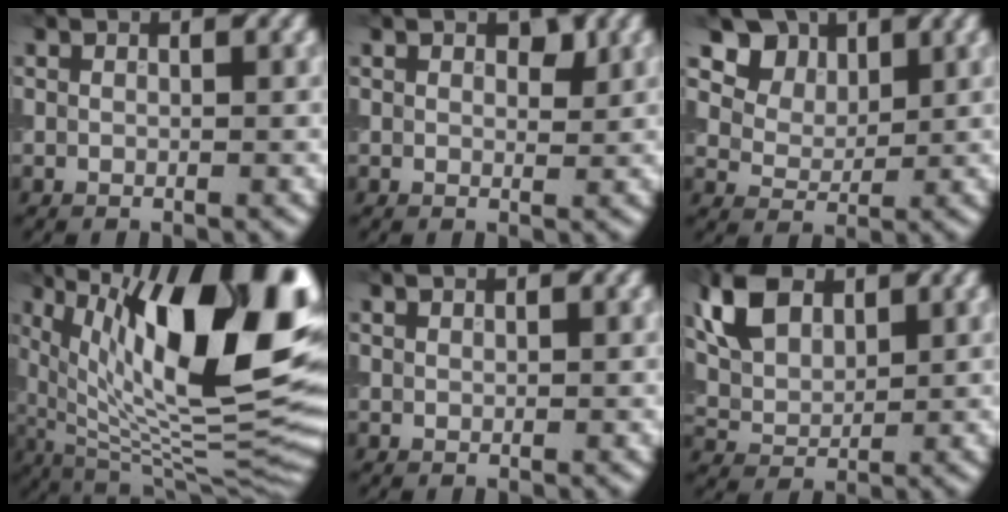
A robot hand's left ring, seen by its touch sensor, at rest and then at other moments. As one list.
[{"total": 1.3, "force": [0.7, 0.6, 1.0], "torque": [-0.012, 0.005, 0.013]}, {"total": 7.8, "force": [4.4, 5.3, 3.6], "torque": [-0.083, 0.011, 0.084]}, {"total": 16.6, "force": [5.6, 6.1, 14.4], "torque": [-0.223, 0.002, 0.100]}, {"total": 0.6, "force": [0.5, 0.2, 0.1], "torque": [-0.006, 0.005, 0.007]}, {"total": 6.5, "force": [3.1, 4.0, 4.1], "torque": [-0.102, 0.016, 0.062]}]